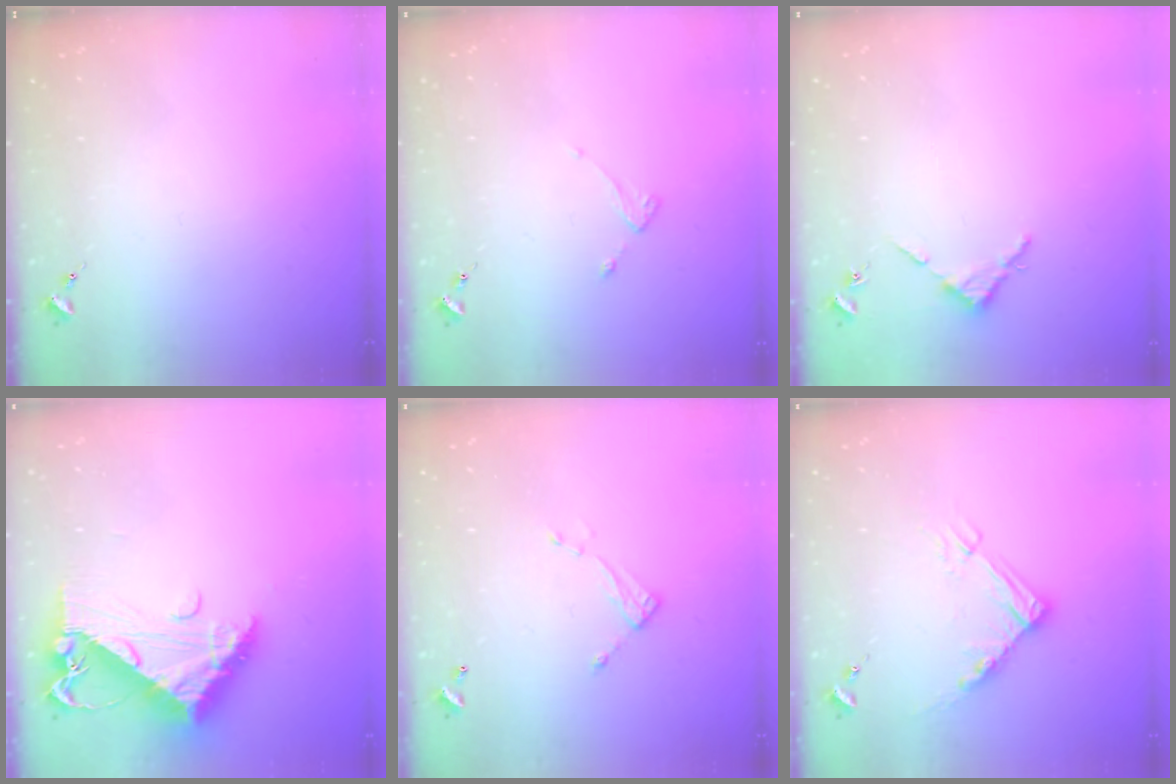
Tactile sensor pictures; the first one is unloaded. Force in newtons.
{"total": 2.2, "press": 2.1, "slide": 0.4}
{"total": 2.7, "press": 2.7, "slide": 0.3}
{"total": 12.7, "press": 12.7, "slide": 1.3}
{"total": 5.0, "press": 4.9, "slide": 0.2}
{"total": 10.5, "press": 10.4, "slide": 1.2}